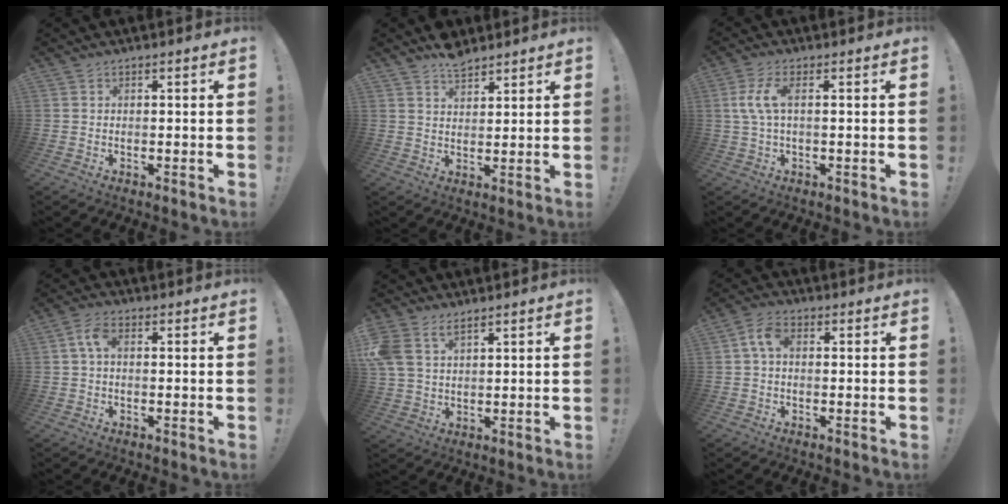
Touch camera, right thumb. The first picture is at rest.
{"total": 5.7, "force": [4.6, 2.8, 2.0], "torque": [-0.026, -0.024, 0.084]}
{"total": 6.7, "force": [0.9, 2.3, 6.2], "torque": [-0.130, 0.000, 0.016]}
{"total": 4.6, "force": [0.5, 2.5, 3.9], "torque": [-0.076, 0.016, 0.011]}
{"total": 7.0, "force": [4.1, 4.1, 4.0], "torque": [-0.077, -0.013, 0.082]}
{"total": 6.0, "force": [0.8, 3.6, 4.7], "torque": [-0.096, 0.015, 0.017]}